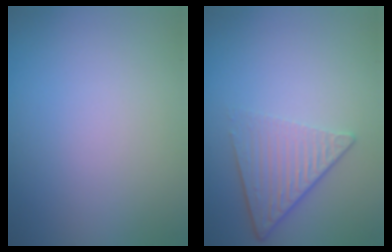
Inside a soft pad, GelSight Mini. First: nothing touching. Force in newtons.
{"total": 4.3, "press": 3.1, "slide": 3.0}